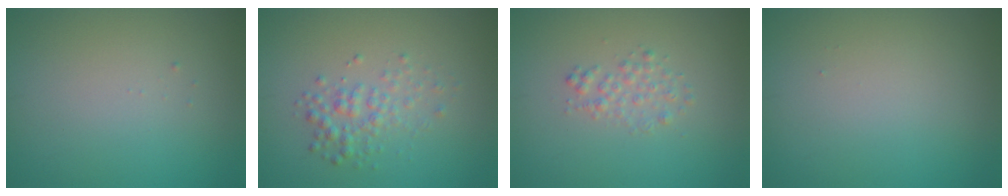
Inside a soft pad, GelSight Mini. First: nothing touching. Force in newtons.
{"total": 2.3, "press": 2.3, "slide": 0.1}
{"total": 1.5, "press": 1.5, "slide": 0.0}
{"total": 0.0}